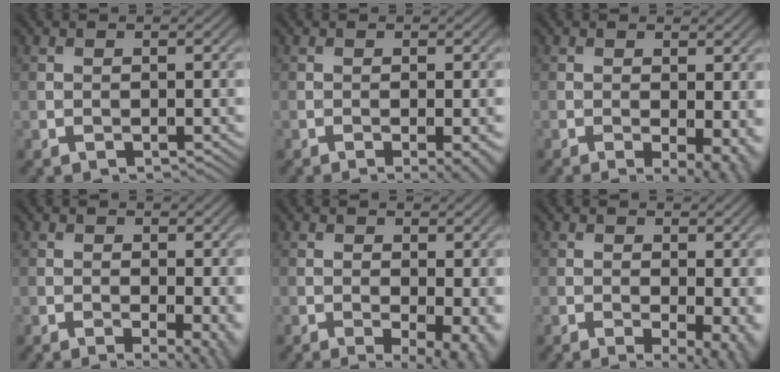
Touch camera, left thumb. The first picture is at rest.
{"total": 3.1, "force": [-1.2, 0.5, 2.8], "torque": [-0.035, 0.002, -0.018]}
{"total": 5.0, "force": [-1.1, 1.6, 4.6], "torque": [-0.066, -0.010, -0.010]}
{"total": 4.7, "force": [-0.5, 1.4, 4.4], "torque": [-0.055, -0.006, -0.004]}
{"total": 6.9, "force": [-0.9, 3.0, 6.2], "torque": [-0.078, -0.008, -0.004]}
{"total": 6.1, "force": [-0.5, 2.6, 5.5], "torque": [-0.068, -0.007, 0.000]}